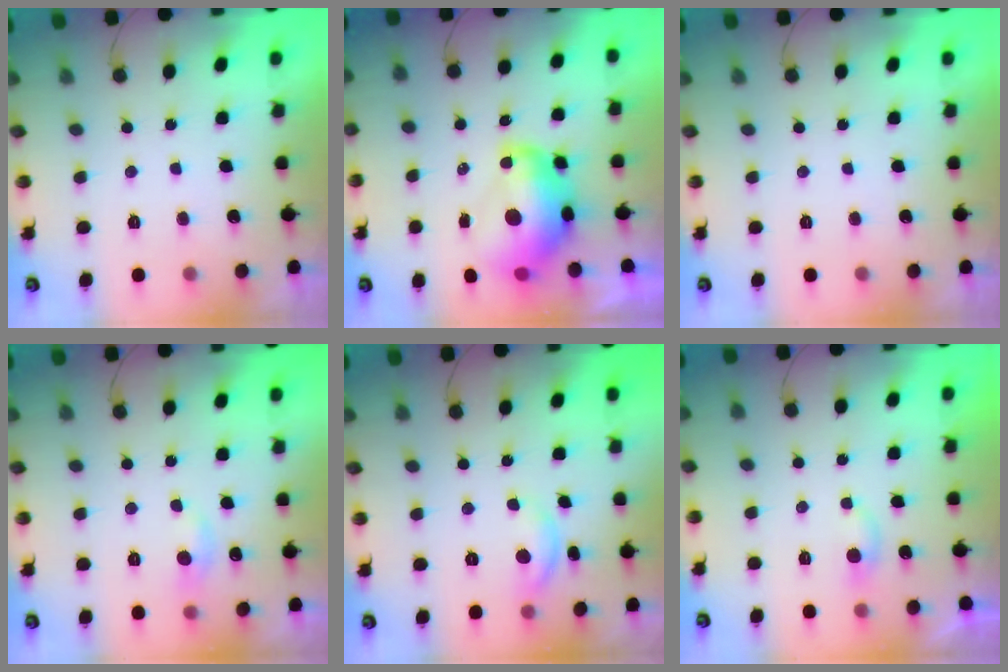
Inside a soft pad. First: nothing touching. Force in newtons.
{"total": 13.1, "press": 13.0, "slide": 1.3}
{"total": 0.0}
{"total": 5.0, "press": 4.9, "slide": 0.6}
{"total": 7.5, "press": 7.5, "slide": 0.5}
{"total": 3.7, "press": 3.6, "slide": 0.5}